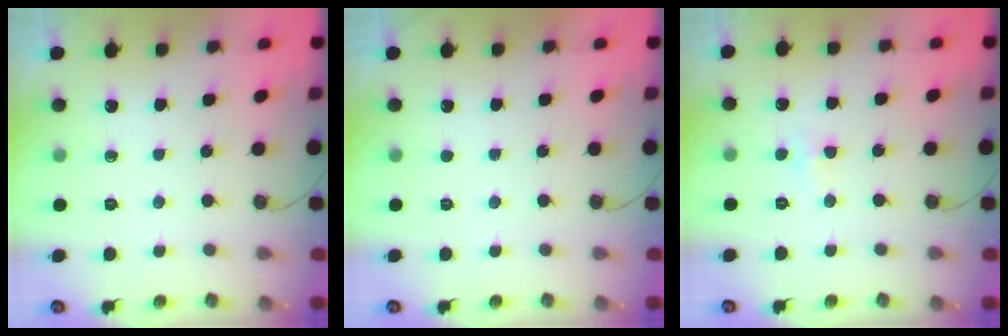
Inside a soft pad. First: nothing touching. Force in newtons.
{"total": 0.0}
{"total": 3.6, "press": 3.5, "slide": 0.9}